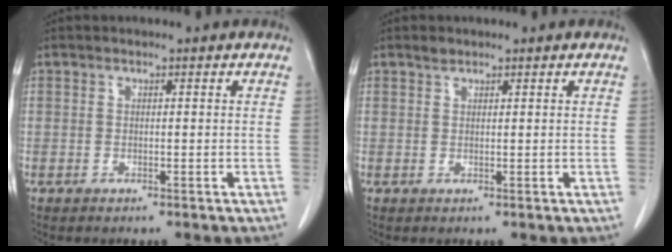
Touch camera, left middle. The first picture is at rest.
{"total": 0.9, "force": [0.8, 0.4, 0.2], "torque": [-0.007, 0.000, 0.015]}